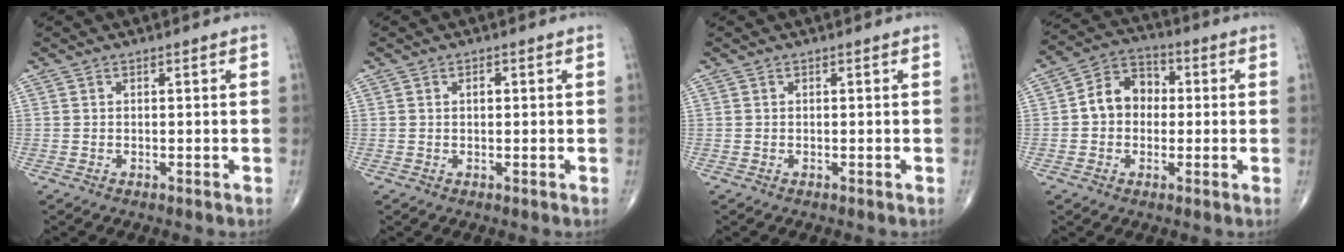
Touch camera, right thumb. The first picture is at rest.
{"total": 1.3, "force": [0.3, 0.8, 1.0], "torque": [-0.015, 0.002, 0.004]}
{"total": 0.0}
{"total": 8.6, "force": [0.1, 6.9, 5.1], "torque": [-0.062, 0.028, -0.011]}